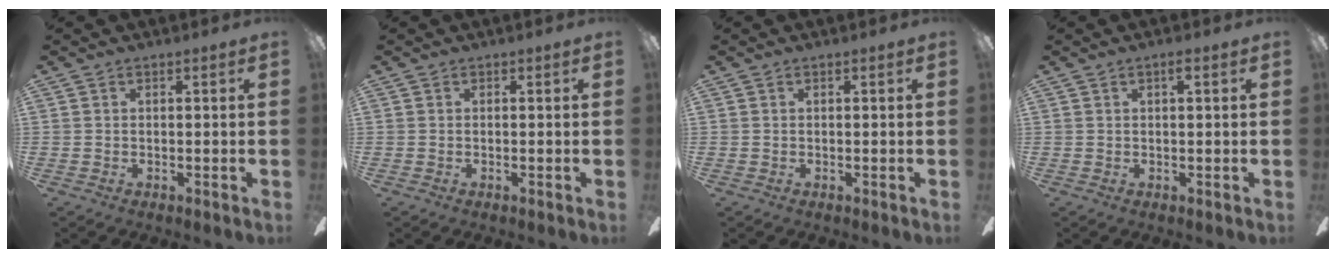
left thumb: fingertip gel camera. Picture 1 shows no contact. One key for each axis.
{"total": 0.0}
{"total": 0.0}
{"total": 1.4, "fx": 0.9, "fy": 0.3, "fz": 1.1, "tx": -0.016, "ty": 0.000, "tz": 0.012}